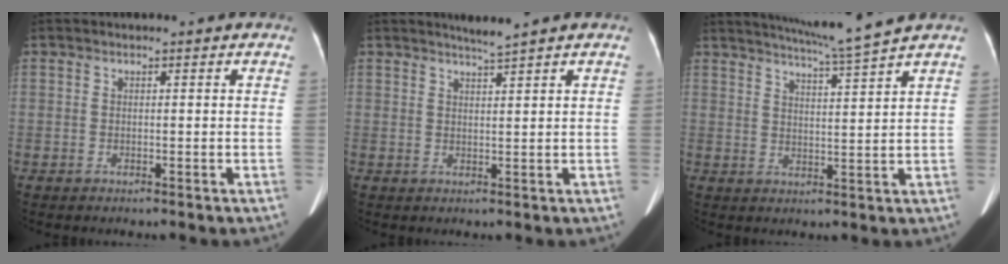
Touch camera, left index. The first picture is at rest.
{"total": 2.1, "force": [1.8, -0.9, 0.5], "torque": [-0.015, -0.008, 0.037]}
{"total": 8.6, "force": [7.6, -2.1, 3.4], "torque": [-0.059, -0.010, 0.117]}